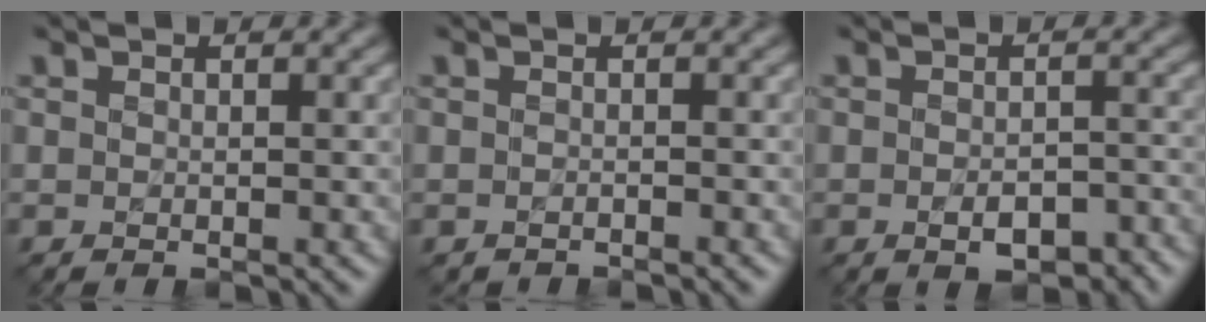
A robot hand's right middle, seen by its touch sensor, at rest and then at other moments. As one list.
[{"total": 0.9, "force": [-0.9, 0.1, 0.2], "torque": [-0.001, -0.005, -0.016]}, {"total": 4.2, "force": [-2.1, 2.1, 3.1], "torque": [-0.044, -0.003, -0.025]}]